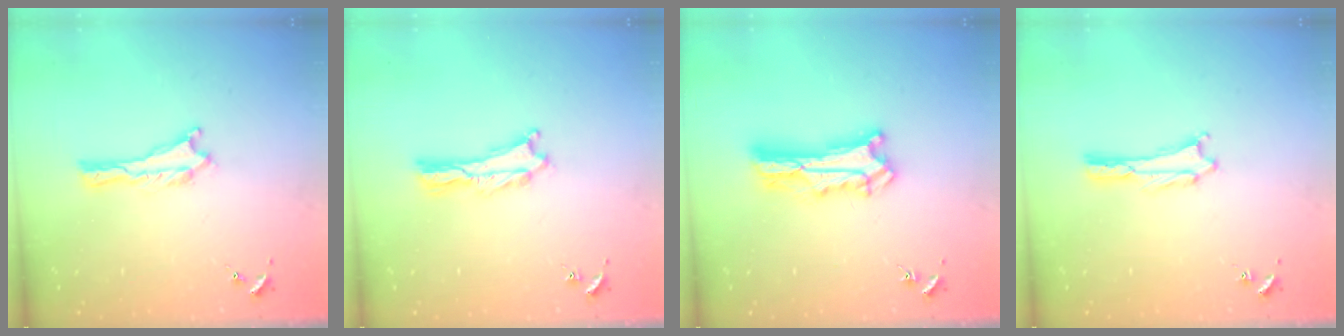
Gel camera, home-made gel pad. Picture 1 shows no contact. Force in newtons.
{"total": 0.7, "press": 0.6, "slide": 0.2}
{"total": 8.5, "press": 8.5, "slide": 0.6}
{"total": 1.6, "press": 1.6, "slide": 0.2}